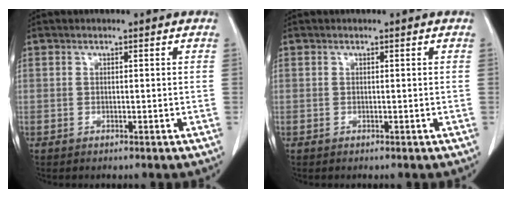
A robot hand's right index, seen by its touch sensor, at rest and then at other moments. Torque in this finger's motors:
{"motor_torque": [0.00, 0.00, 0.00, 0.00]}